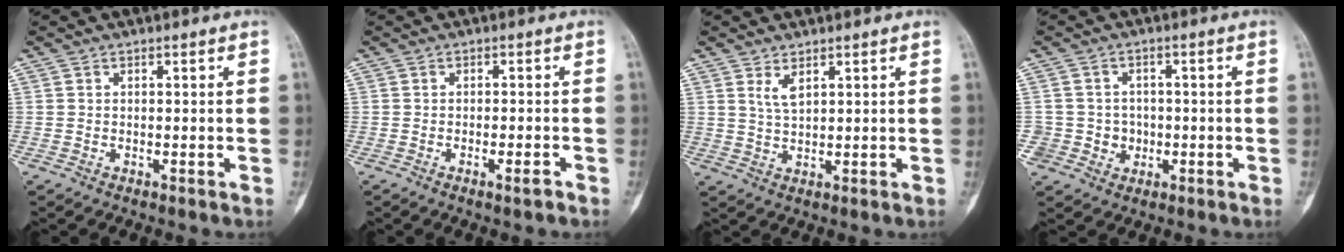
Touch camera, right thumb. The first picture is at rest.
{"total": 2.2, "force": [-1.3, 0.4, 1.7], "torque": [-0.032, 0.003, -0.019]}
{"total": 3.0, "force": [1.7, 1.2, 2.1], "torque": [-0.041, -0.011, 0.040]}
{"total": 7.6, "force": [-1.3, 7.5, 0.8], "torque": [0.025, 0.021, -0.016]}